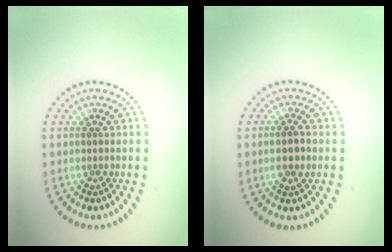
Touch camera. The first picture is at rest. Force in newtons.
{"total": 1.9, "press": 1.9, "slide": 0.5}